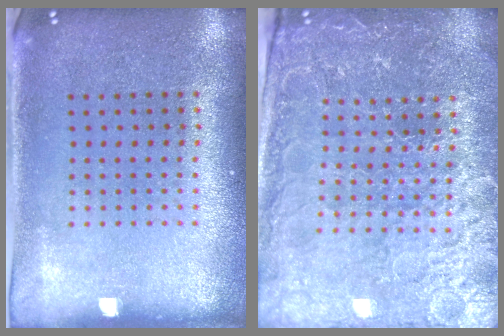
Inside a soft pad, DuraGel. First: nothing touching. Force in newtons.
{"total": 4.3, "press": 4.2, "slide": 1.1}